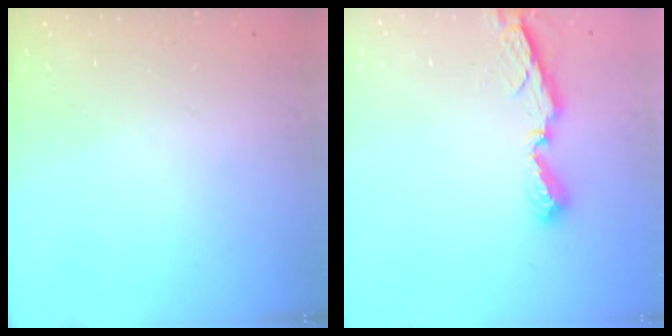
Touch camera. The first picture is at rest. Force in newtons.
{"total": 7.8, "press": 7.8, "slide": 0.5}